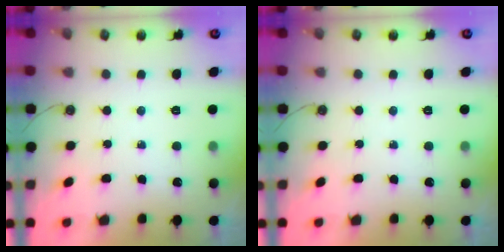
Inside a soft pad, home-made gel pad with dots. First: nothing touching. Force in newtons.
{"total": 0.0}